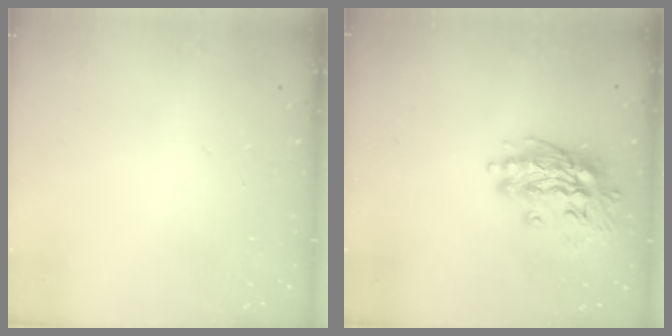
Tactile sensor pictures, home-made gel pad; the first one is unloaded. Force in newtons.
{"total": 15.7, "press": 15.5, "slide": 2.5}